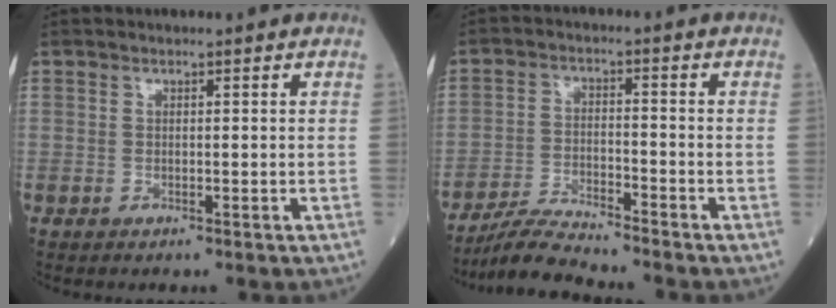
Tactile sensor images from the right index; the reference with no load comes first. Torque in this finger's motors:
{"motor_torque": [0.15, -0.31, 0.07, -0.01]}